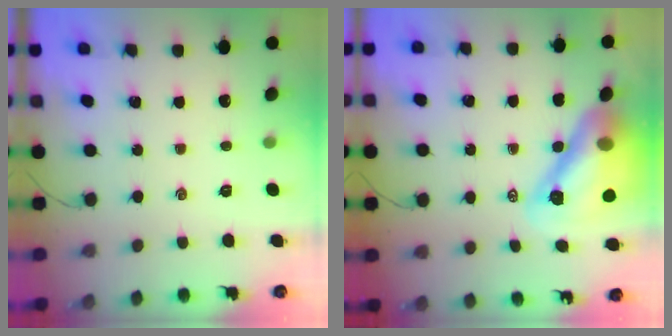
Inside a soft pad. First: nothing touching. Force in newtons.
{"total": 17.1, "press": 16.3, "slide": 5.2}